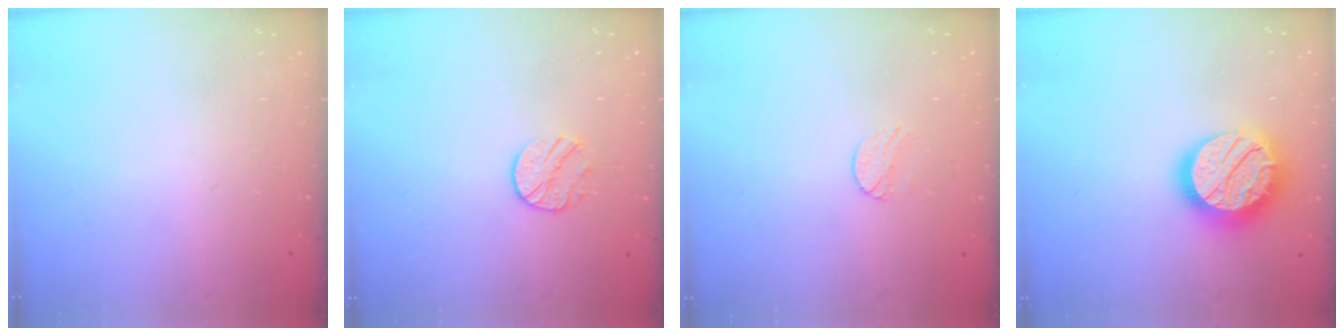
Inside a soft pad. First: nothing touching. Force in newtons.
{"total": 8.7, "press": 8.7, "slide": 0.5}
{"total": 6.0, "press": 5.9, "slide": 0.6}
{"total": 20.3, "press": 20.3, "slide": 1.6}